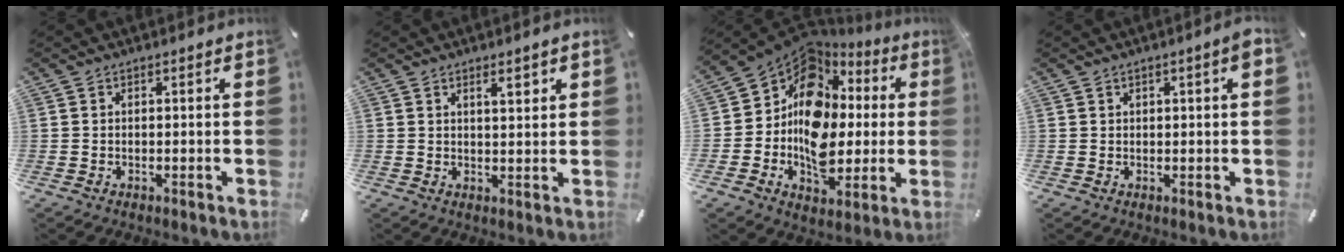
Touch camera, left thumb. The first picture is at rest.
{"total": 3.4, "force": [2.1, 1.2, 2.4], "torque": [-0.034, -0.005, 0.033]}
{"total": 15.1, "force": [0.2, 12.4, 8.7], "torque": [-0.166, -0.031, 0.004]}
{"total": 2.3, "force": [0.9, 0.8, 2.0], "torque": [-0.031, 0.001, 0.012]}